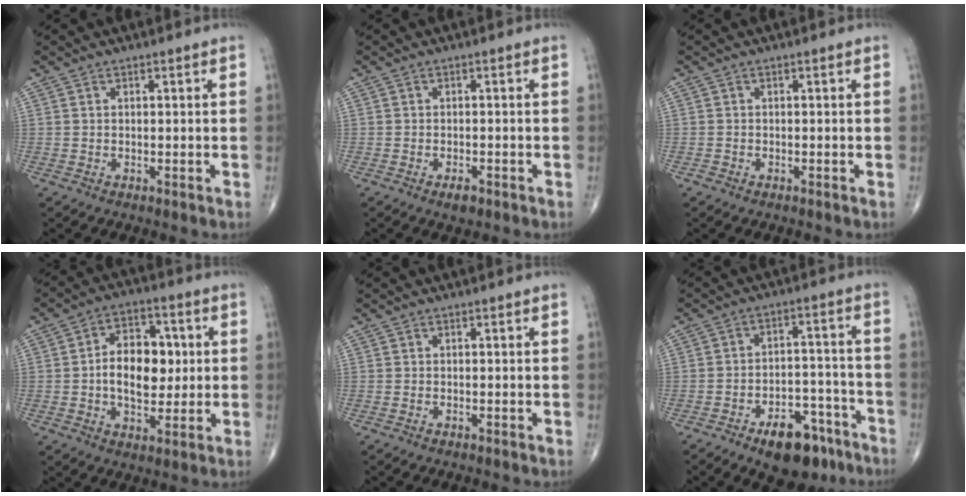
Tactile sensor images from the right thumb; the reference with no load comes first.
{"total": 2.0, "force": [-1.2, 0.9, 1.3], "torque": [-0.022, 0.001, -0.018]}
{"total": 0.5, "force": [-0.4, 0.3, 0.1], "torque": [-0.006, 0.000, -0.011]}
{"total": 12.3, "force": [0.3, 7.8, 9.4], "torque": [-0.113, 0.014, 0.004]}
{"total": 0.0}
{"total": 12.5, "force": [-8.1, 6.3, 7.2], "torque": [-0.074, 0.064, -0.117]}